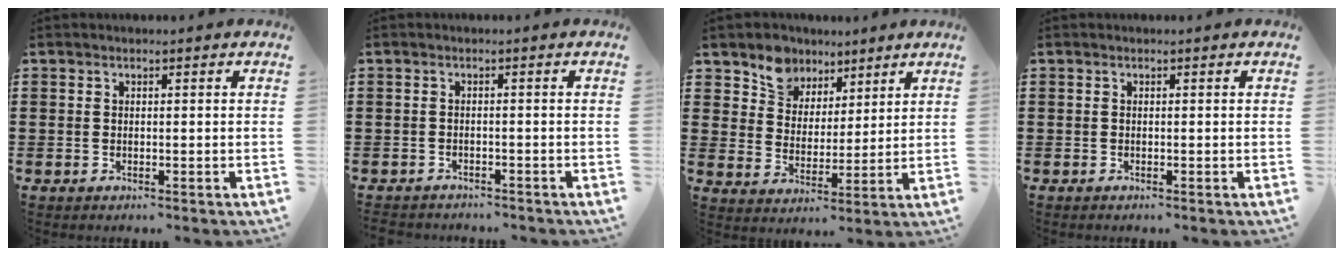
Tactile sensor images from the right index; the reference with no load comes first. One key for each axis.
{"total": 1.3, "fx": -1.3, "fy": 0.3, "fz": -0.1, "tx": -0.004, "ty": 0.002, "tz": -0.029}
{"total": 7.2, "fx": 5.3, "fy": 4.9, "fz": 0.5, "tx": -0.044, "ty": -0.016, "tz": 0.099}
{"total": 0.0}